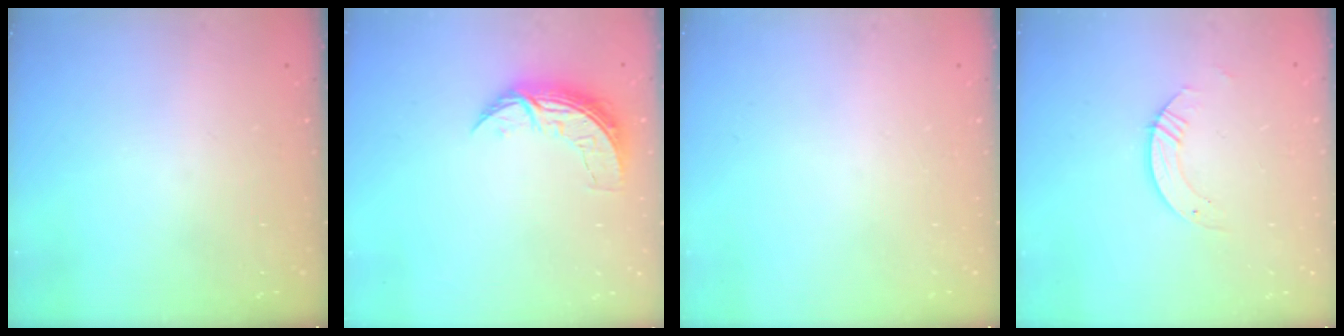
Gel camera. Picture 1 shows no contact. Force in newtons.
{"total": 7.1, "press": 7.0, "slide": 0.4}
{"total": 0.0}
{"total": 3.8, "press": 3.8, "slide": 0.1}